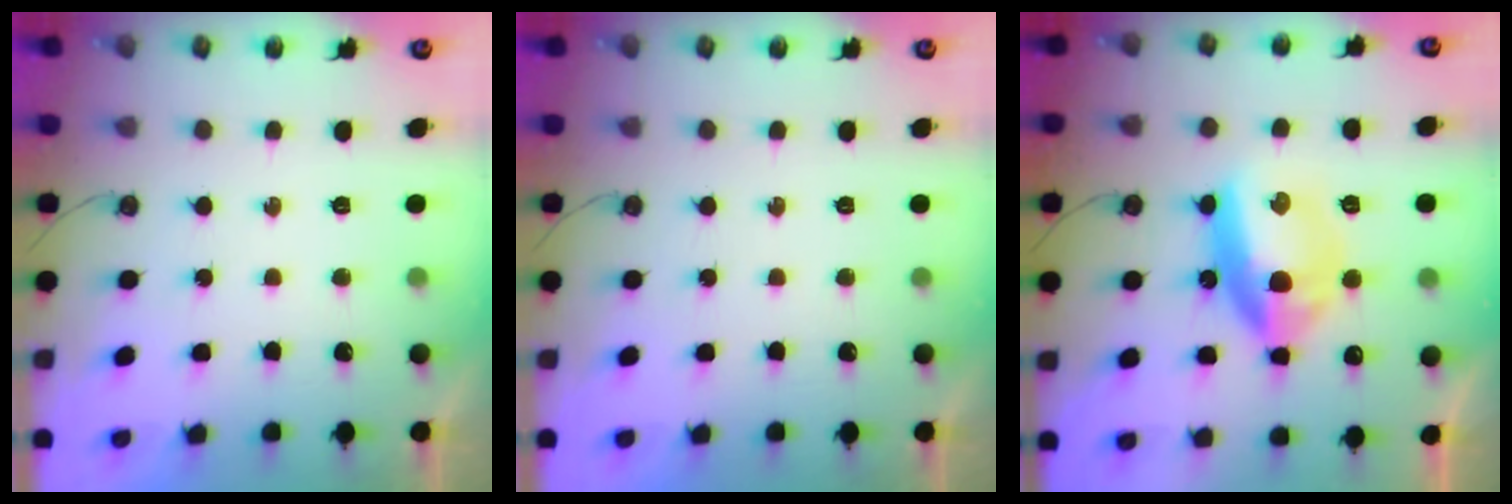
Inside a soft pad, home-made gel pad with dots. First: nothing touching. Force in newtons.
{"total": 0.0}
{"total": 14.8, "press": 14.8, "slide": 0.5}